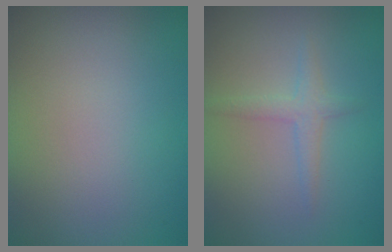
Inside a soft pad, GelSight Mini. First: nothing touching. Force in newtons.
{"total": 1.6, "press": 1.6, "slide": 0.1}